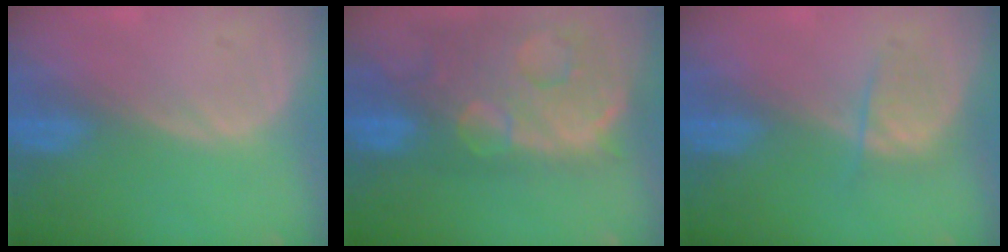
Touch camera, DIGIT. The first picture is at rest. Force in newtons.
{"total": 14.3, "press": 11.6, "slide": 8.4}
{"total": 2.6, "press": 2.5, "slide": 0.5}